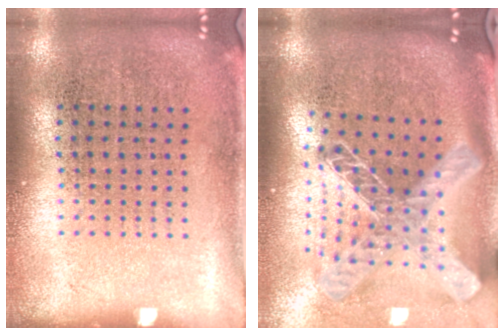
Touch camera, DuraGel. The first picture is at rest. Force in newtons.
{"total": 2.7, "press": 1.9, "slide": 1.9}